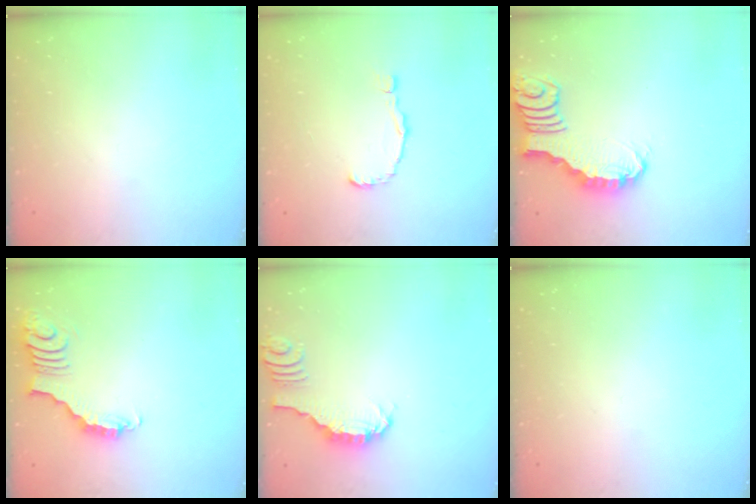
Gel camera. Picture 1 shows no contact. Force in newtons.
{"total": 2.4, "press": 2.3, "slide": 0.3}
{"total": 2.4, "press": 2.4, "slide": 0.2}
{"total": 3.7, "press": 3.6, "slide": 0.7}
{"total": 1.3, "press": 1.3, "slide": 0.3}
{"total": 0.0}